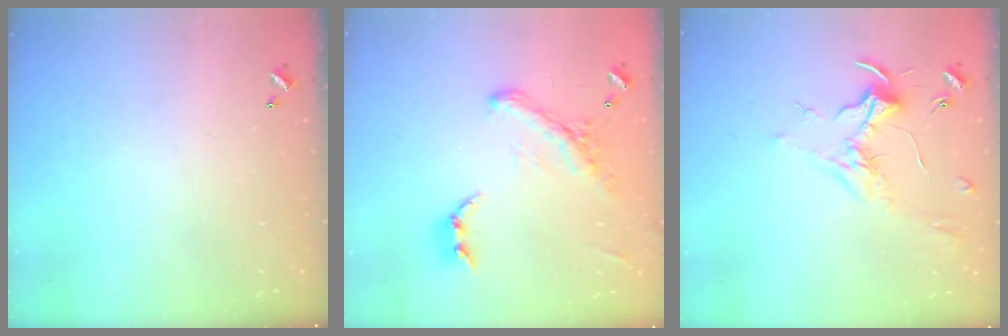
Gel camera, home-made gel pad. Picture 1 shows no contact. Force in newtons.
{"total": 4.4, "press": 4.2, "slide": 1.3}
{"total": 1.7, "press": 1.5, "slide": 0.8}